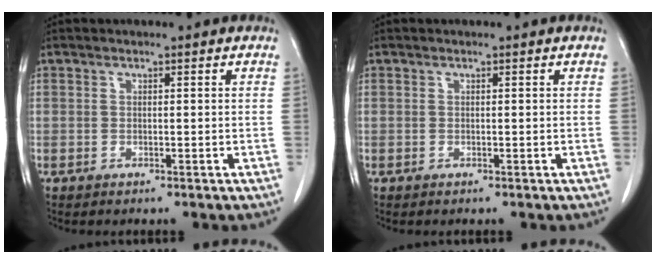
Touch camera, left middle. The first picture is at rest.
{"total": 0.0}